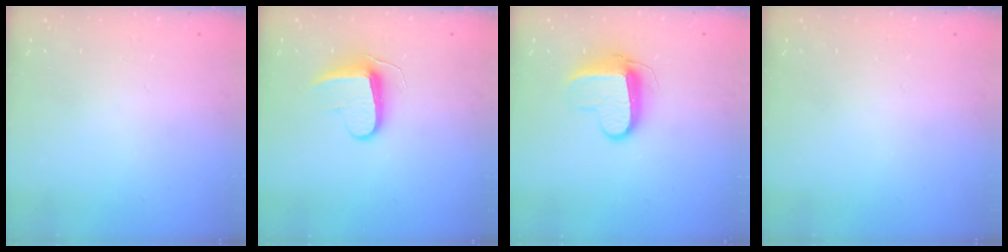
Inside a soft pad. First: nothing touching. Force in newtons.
{"total": 8.6, "press": 8.6, "slide": 0.5}
{"total": 10.3, "press": 10.3, "slide": 1.1}
{"total": 0.0}